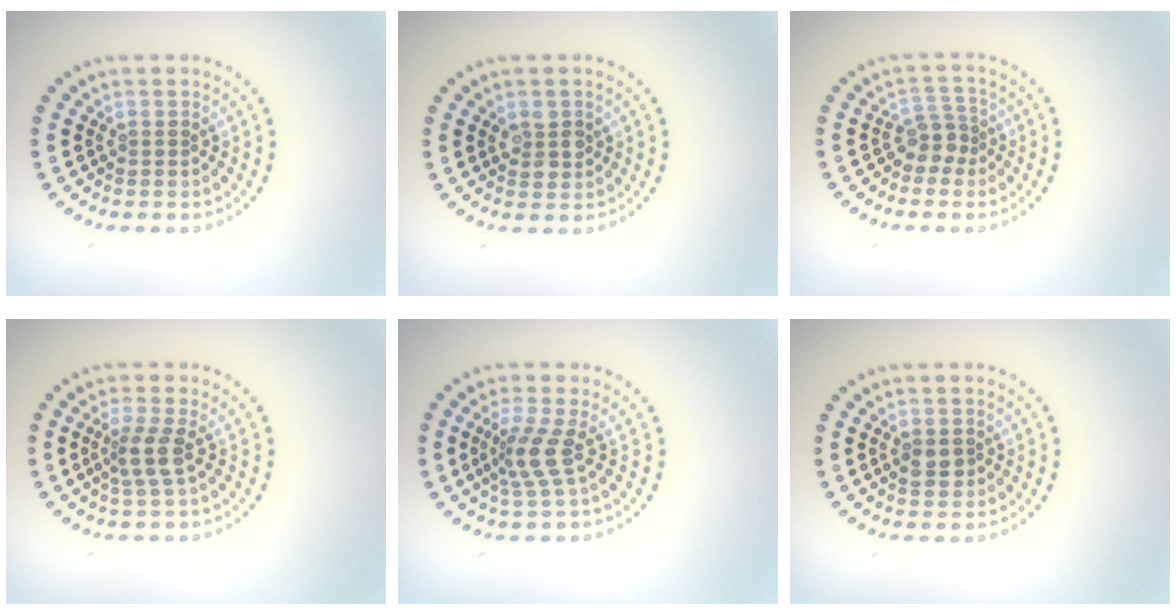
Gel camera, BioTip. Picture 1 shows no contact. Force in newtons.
{"total": 2.2, "press": 2.1, "slide": 0.6}
{"total": 2.3, "press": 1.8, "slide": 1.5}
{"total": 2.3, "press": 1.9, "slide": 1.3}
{"total": 2.9, "press": 2.0, "slide": 2.0}
{"total": 1.8, "press": 1.8, "slide": 0.1}